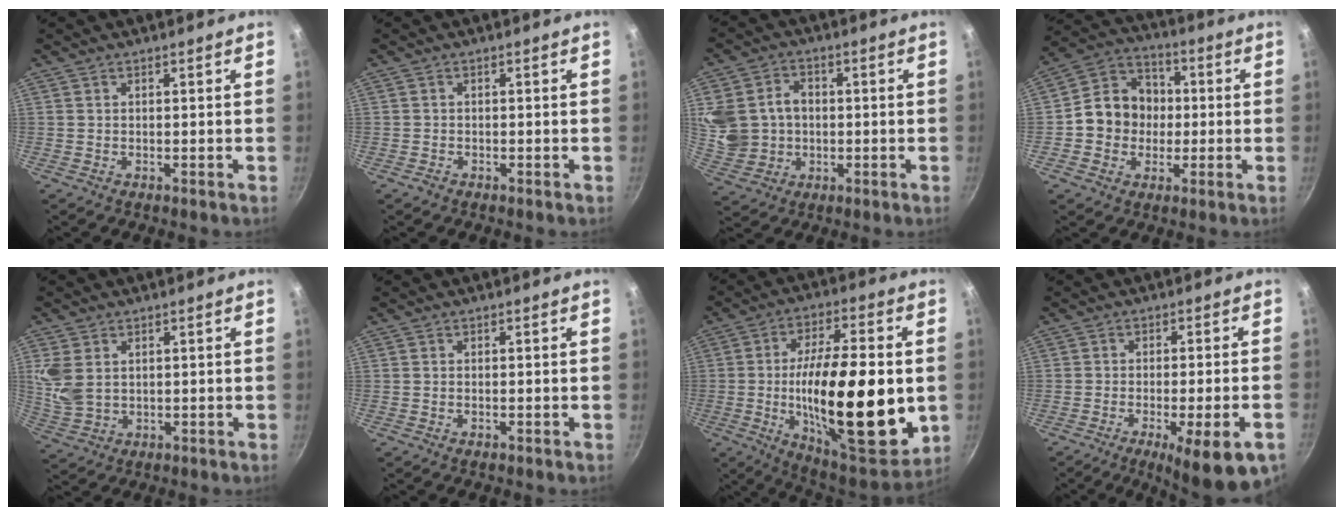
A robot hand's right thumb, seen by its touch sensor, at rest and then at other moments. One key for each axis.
{"total": 1.0, "fx": -0.7, "fy": 0.6, "fz": 0.2, "tx": -0.009, "ty": 0.007, "tz": -0.012}
{"total": 13.9, "fx": 1.0, "fy": 11.9, "fz": 7.1, "tx": -0.137, "ty": 0.011, "tz": 0.028}
{"total": 11.8, "fx": -0.6, "fy": 10.5, "fz": 5.4, "tx": -0.053, "ty": 0.024, "tz": -0.030}
{"total": 6.8, "fx": 1.8, "fy": 4.8, "fz": 4.5, "tx": -0.092, "ty": -0.009, "tz": 0.046}
{"total": 0.5, "fx": -0.2, "fy": 0.3, "fz": 0.4, "tx": -0.006, "ty": 0.002, "tz": -0.004}
{"total": 28.0, "fx": -2.5, "fy": 10.3, "fz": 26.0, "tx": -0.401, "ty": -0.006, "tz": -0.039}
{"total": 12.8, "fx": -5.9, "fy": 3.0, "fz": 11.0, "tx": -0.141, "ty": 0.009, "tz": -0.076}